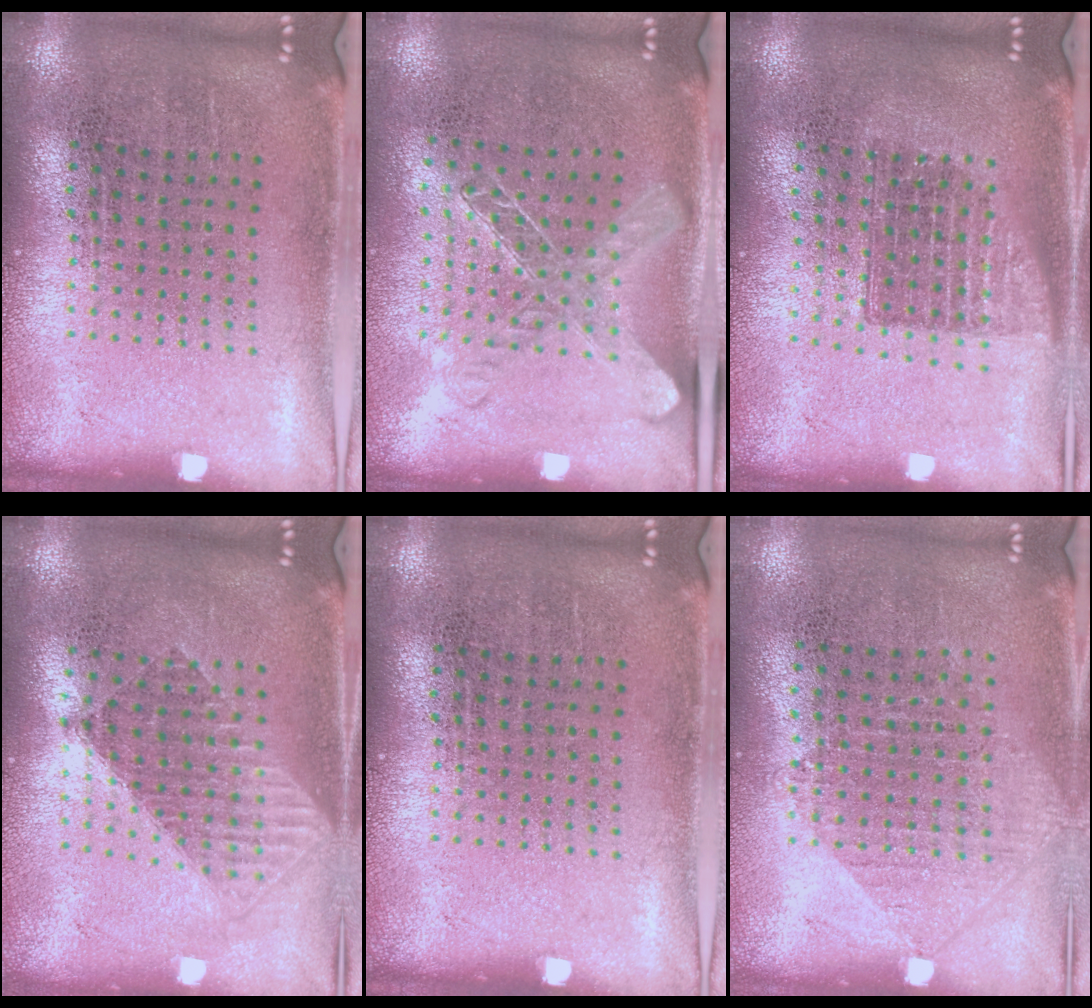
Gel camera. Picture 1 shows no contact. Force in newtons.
{"total": 1.3, "press": 1.2, "slide": 0.7}
{"total": 1.4, "press": 1.2, "slide": 0.8}
{"total": 1.5, "press": 1.3, "slide": 0.8}
{"total": 0.0}
{"total": 0.5, "press": 0.5, "slide": 0.2}